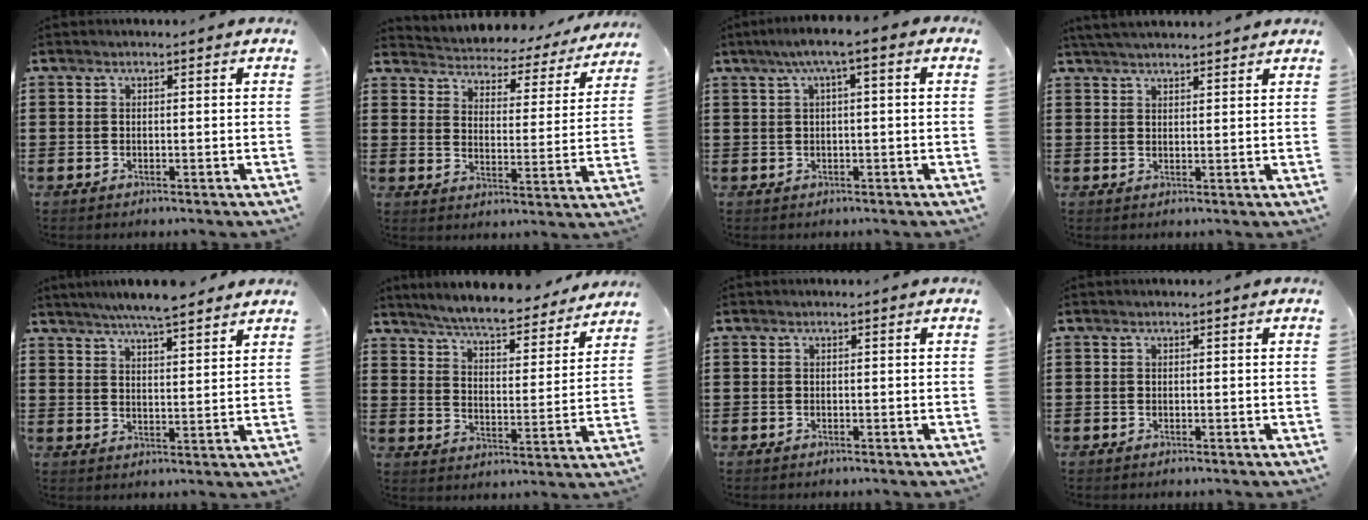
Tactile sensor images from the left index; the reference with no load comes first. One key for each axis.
{"total": 2.9, "fx": 2.9, "fy": 0.6, "fz": 0.0, "tx": -0.023, "ty": -0.029, "tz": 0.040}
{"total": 3.5, "fx": 0.5, "fy": 0.3, "fz": 3.4, "tx": -0.065, "ty": 0.004, "tz": 0.005}
{"total": 3.3, "fx": 3.2, "fy": 0.0, "fz": 0.7, "tx": -0.023, "ty": -0.004, "tz": 0.061}
{"total": 5.4, "fx": 5.0, "fy": 0.0, "fz": 1.9, "tx": -0.053, "ty": -0.013, "tz": 0.089}
{"total": 6.2, "fx": 5.9, "fy": -0.2, "fz": 1.8, "tx": -0.062, "ty": -0.043, "tz": 0.100}
{"total": 0.0}
{"total": 0.0}